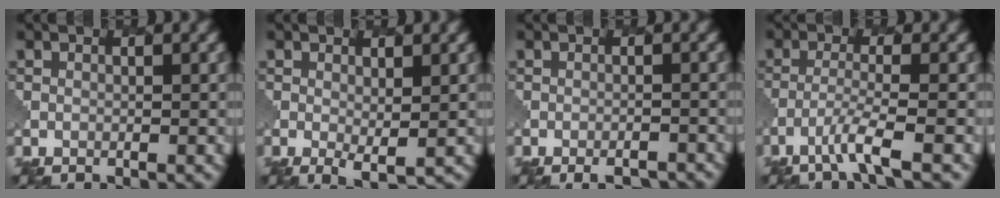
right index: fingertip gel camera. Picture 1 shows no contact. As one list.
[{"total": 1.6, "force": [0.3, 0.5, 1.5], "torque": [-0.029, -0.014, 0.010]}, {"total": 2.6, "force": [-2.3, 0.6, 1.2], "torque": [-0.011, 0.003, -0.030]}, {"total": 3.1, "force": [-1.9, 0.1, 2.4], "torque": [-0.044, 0.000, -0.053]}]